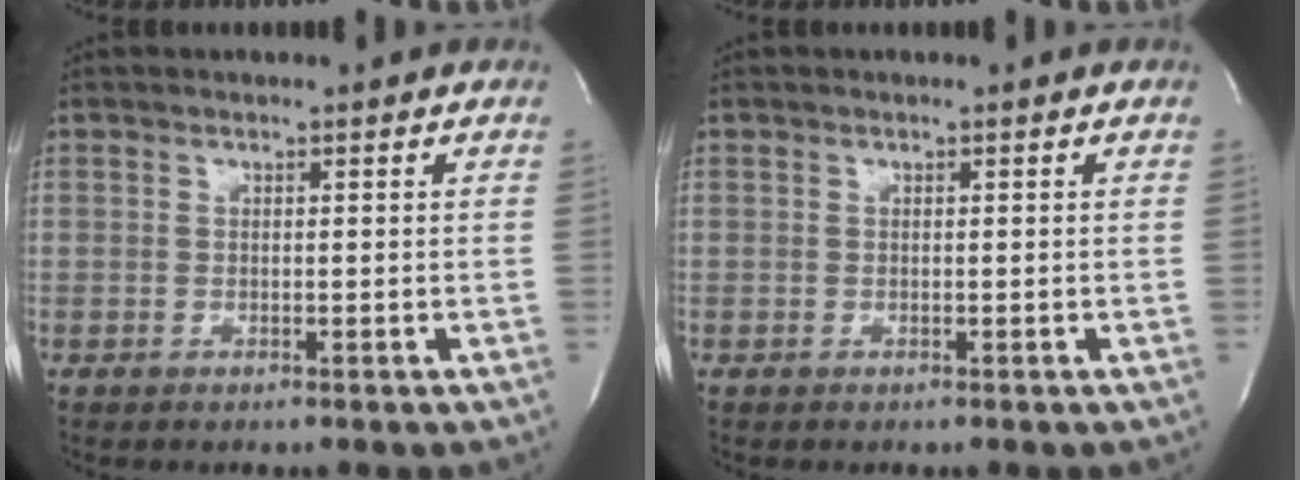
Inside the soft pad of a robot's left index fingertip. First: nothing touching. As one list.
[{"total": 0.0}]